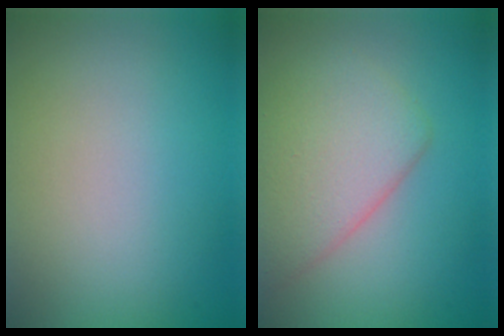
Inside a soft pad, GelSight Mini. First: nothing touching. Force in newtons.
{"total": 5.2, "press": 5.2, "slide": 0.5}